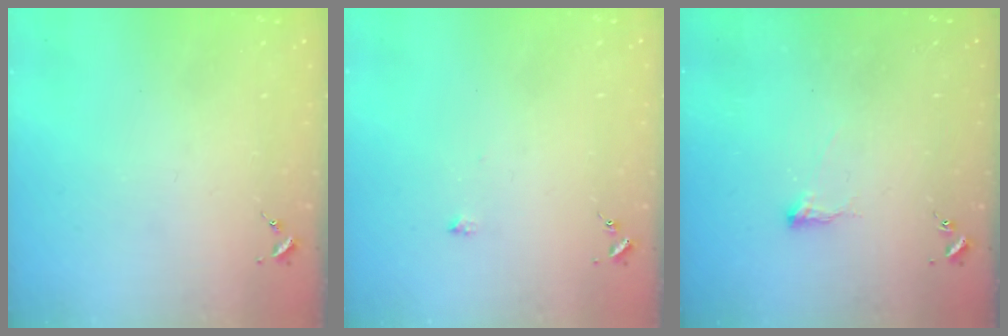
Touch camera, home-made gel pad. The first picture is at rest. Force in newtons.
{"total": 3.8, "press": 3.8, "slide": 0.5}
{"total": 4.1, "press": 4.1, "slide": 0.7}